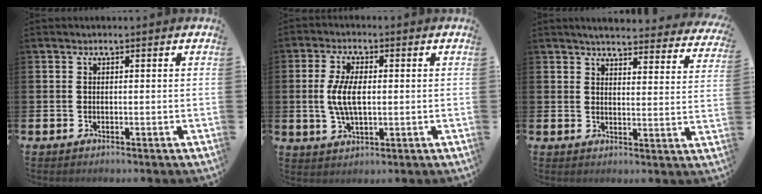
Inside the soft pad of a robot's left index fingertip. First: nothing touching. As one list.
[{"total": 6.1, "force": [0.4, 2.8, 5.4], "torque": [-0.107, 0.007, 0.003]}, {"total": 4.3, "force": [4.2, 0.4, 0.8], "torque": [-0.028, -0.031, 0.071]}]